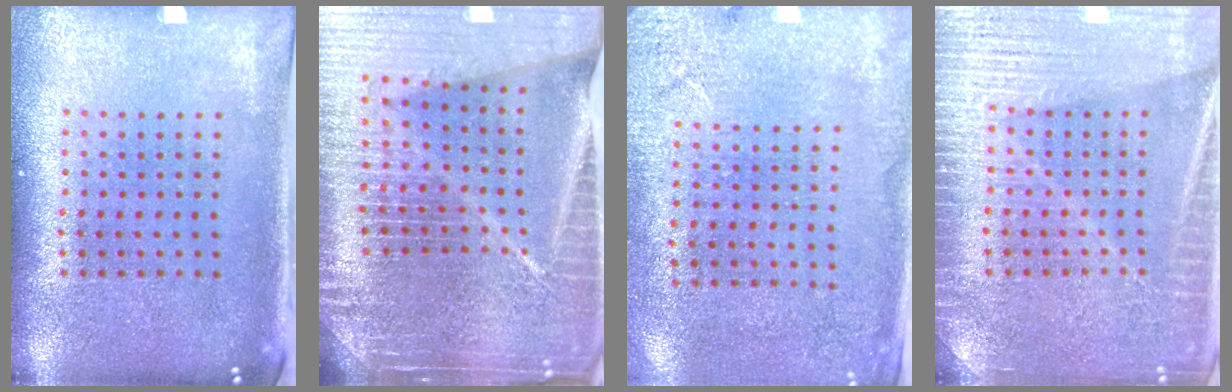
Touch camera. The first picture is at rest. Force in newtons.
{"total": 7.1, "press": 6.0, "slide": 3.7}
{"total": 2.6, "press": 2.4, "slide": 1.1}
{"total": 5.6, "press": 5.5, "slide": 0.9}